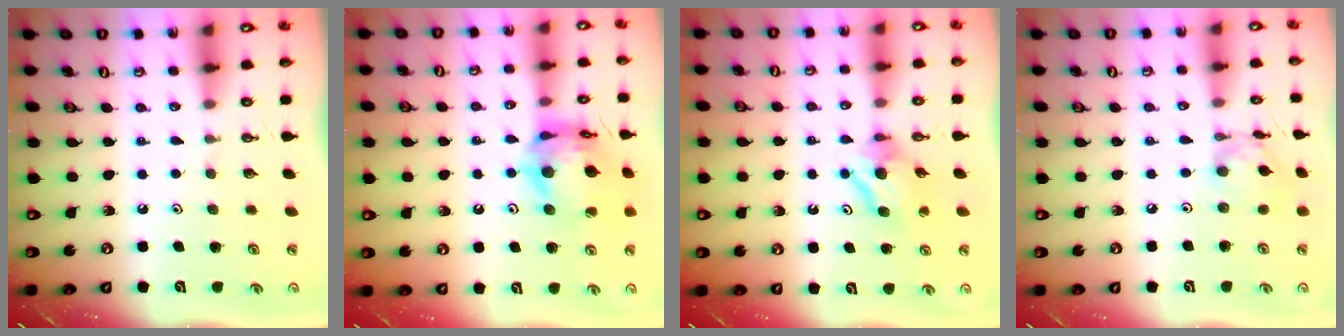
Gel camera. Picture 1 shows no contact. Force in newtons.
{"total": 15.6, "press": 15.5, "slide": 1.8}
{"total": 7.9, "press": 7.9, "slide": 0.2}
{"total": 9.2, "press": 9.2, "slide": 0.6}